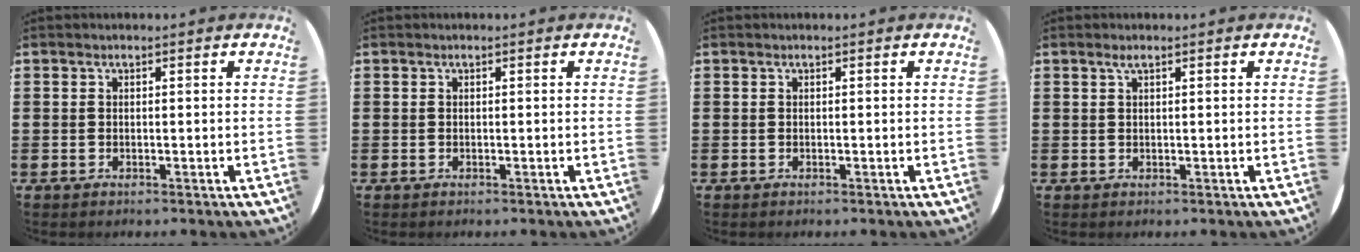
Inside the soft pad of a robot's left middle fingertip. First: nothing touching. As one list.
[{"total": 0.0}, {"total": 0.0}, {"total": 0.9, "force": [0.5, 0.1, 0.8], "torque": [-0.015, 0.003, 0.008]}]